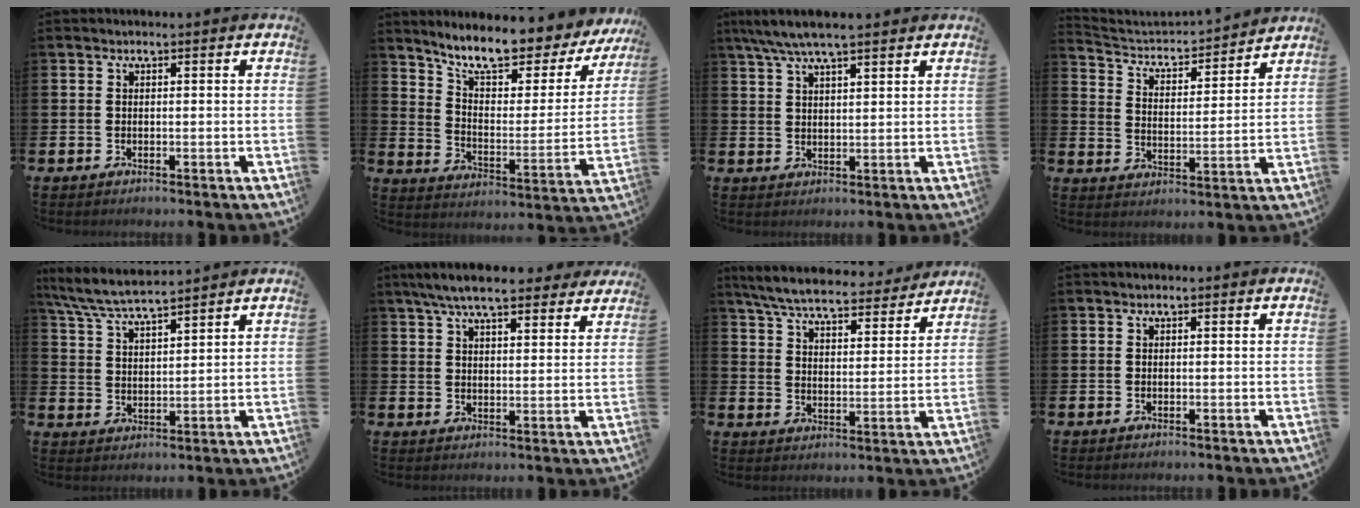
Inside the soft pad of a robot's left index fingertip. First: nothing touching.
{"total": 9.7, "force": [8.5, 2.1, 4.2], "torque": [-0.111, -0.061, 0.144]}
{"total": 6.0, "force": [5.0, 0.9, 3.0], "torque": [-0.066, -0.009, 0.090]}
{"total": 4.1, "force": [3.9, 1.1, 0.6], "torque": [-0.038, -0.040, 0.059]}
{"total": 6.7, "force": [6.3, 0.6, 2.1], "torque": [-0.066, -0.029, 0.114]}
{"total": 7.6, "force": [6.9, 1.5, 2.9], "torque": [-0.062, -0.025, 0.123]}
{"total": 7.2, "force": [6.8, 1.0, 2.2], "torque": [-0.071, -0.041, 0.118]}
{"total": 0.0}